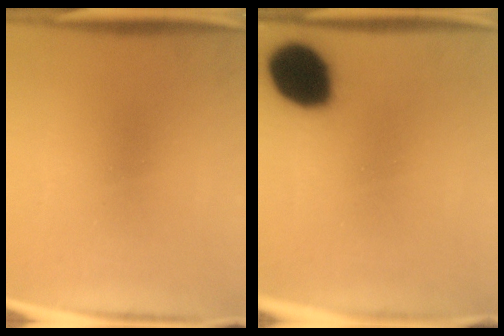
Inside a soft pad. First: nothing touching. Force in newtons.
{"total": 16.5}